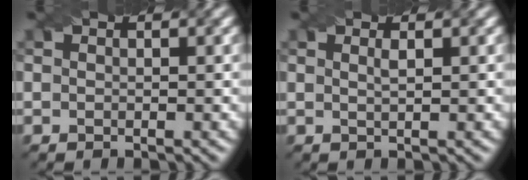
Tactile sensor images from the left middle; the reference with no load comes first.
{"total": 0.9, "force": [0.3, 0.2, 0.8], "torque": [-0.012, 0.002, 0.005]}